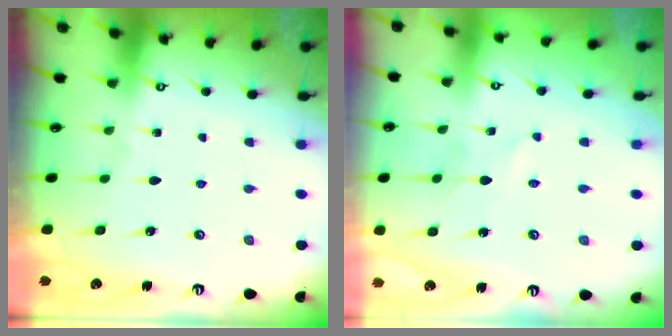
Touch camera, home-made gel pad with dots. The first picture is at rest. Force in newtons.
{"total": 1.2, "press": 1.1, "slide": 0.2}